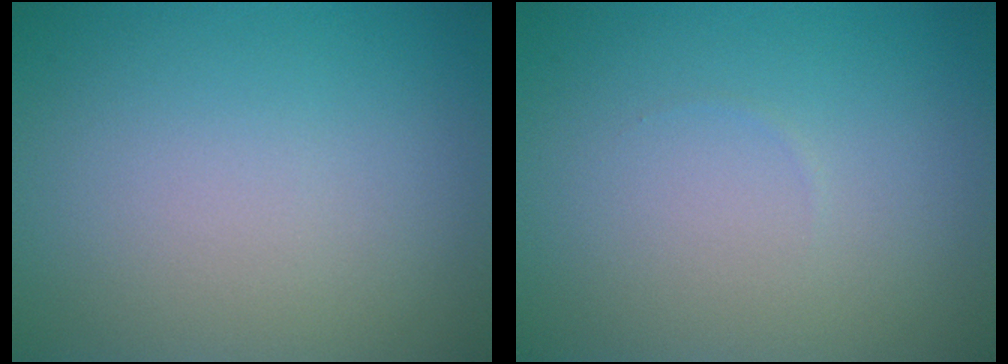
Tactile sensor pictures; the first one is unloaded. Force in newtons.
{"total": 0.0}